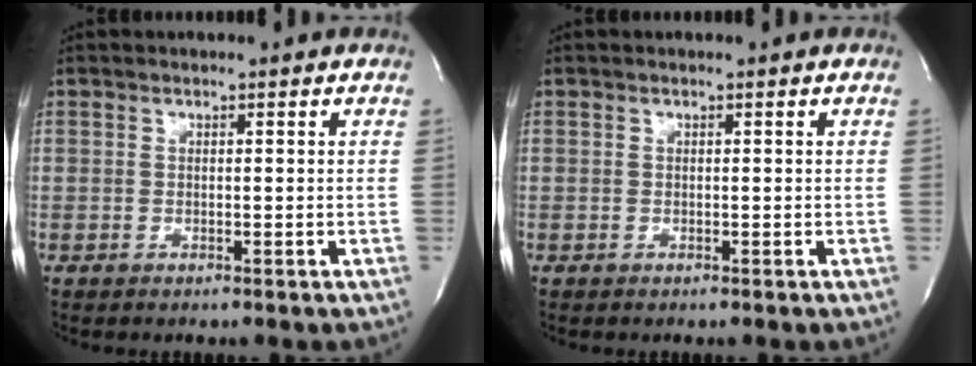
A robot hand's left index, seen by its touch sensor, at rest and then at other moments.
{"total": 0.0}